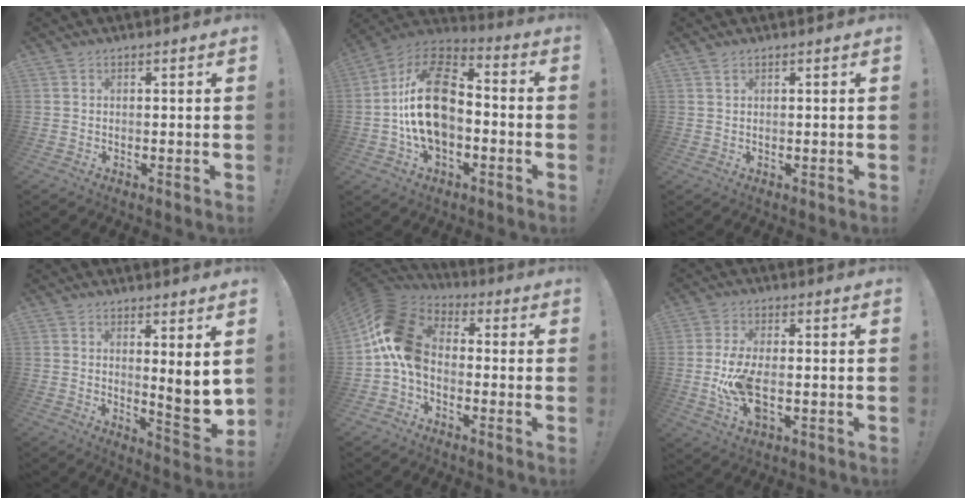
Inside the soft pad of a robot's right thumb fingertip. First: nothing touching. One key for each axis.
{"total": 21.0, "fx": -1.8, "fy": 13.8, "fz": 15.7, "tx": -0.285, "ty": 0.036, "tz": -0.023}
{"total": 1.0, "fx": 0.7, "fy": 0.5, "fz": 0.4, "tx": -0.007, "ty": 0.000, "tz": 0.013}
{"total": 6.8, "fx": 2.1, "fy": 0.7, "fz": 6.4, "tx": -0.071, "ty": -0.037, "tz": 0.033}
{"total": 15.1, "fx": -0.7, "fy": 10.5, "fz": 10.9, "tx": -0.201, "ty": 0.020, "tz": -0.011}
{"total": 10.5, "fx": -1.9, "fy": 4.8, "fz": 9.1, "tx": -0.177, "ty": -0.012, "tz": -0.033}